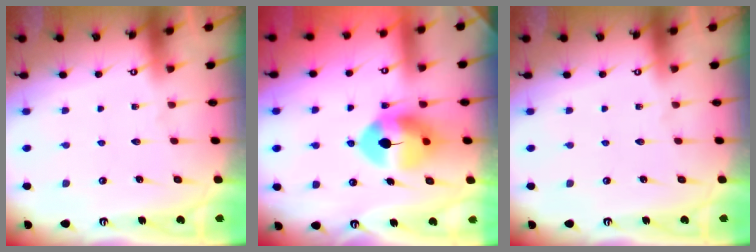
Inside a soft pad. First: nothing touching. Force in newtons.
{"total": 9.1, "press": 8.9, "slide": 1.6}
{"total": 0.0}